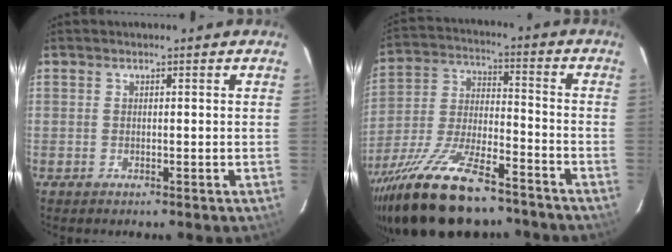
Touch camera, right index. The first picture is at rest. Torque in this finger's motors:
{"motor_torque": [1.78, -0.36, 1.06, 0.21]}